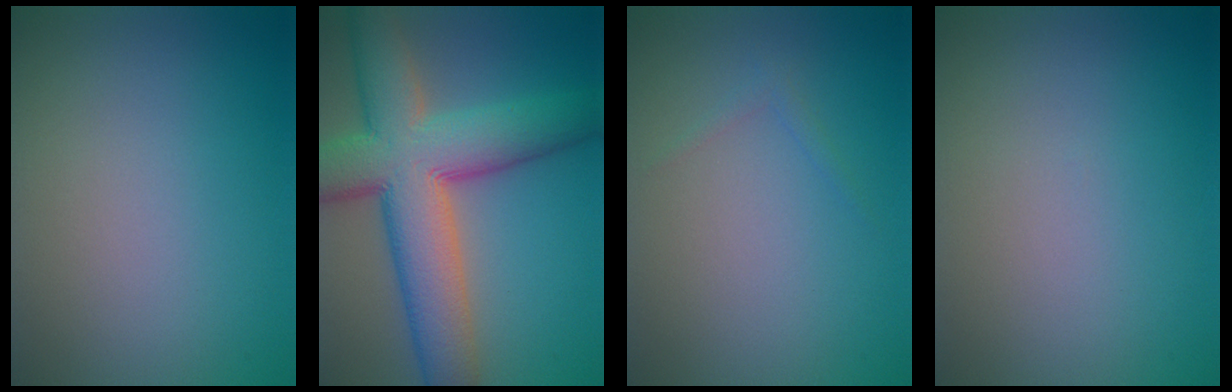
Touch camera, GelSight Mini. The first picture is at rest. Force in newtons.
{"total": 11.8, "press": 11.8, "slide": 0.5}
{"total": 0.7, "press": 0.7, "slide": 0.1}
{"total": 0.0}